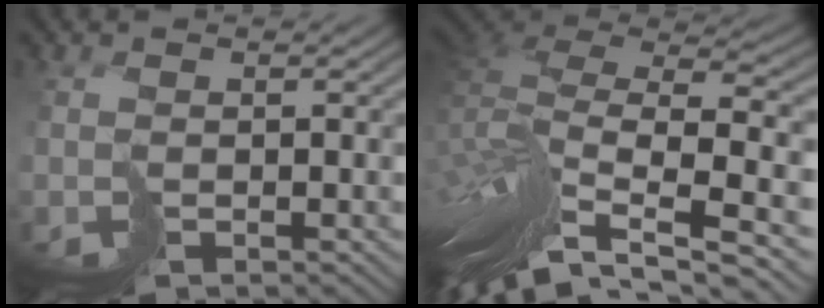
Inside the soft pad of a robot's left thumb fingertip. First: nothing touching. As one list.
[{"total": 14.1, "force": [-7.1, 5.6, 10.8], "torque": [-0.258, -0.006, -0.125]}]